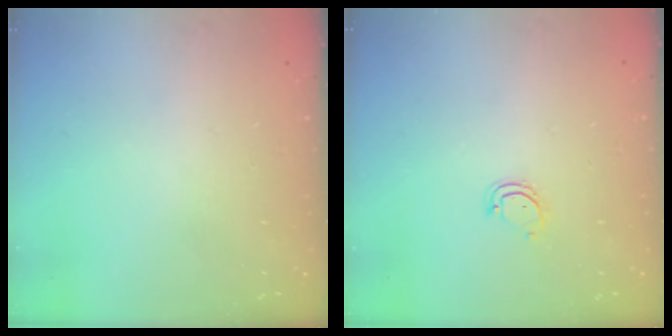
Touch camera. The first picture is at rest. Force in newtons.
{"total": 3.9, "press": 3.9, "slide": 0.2}